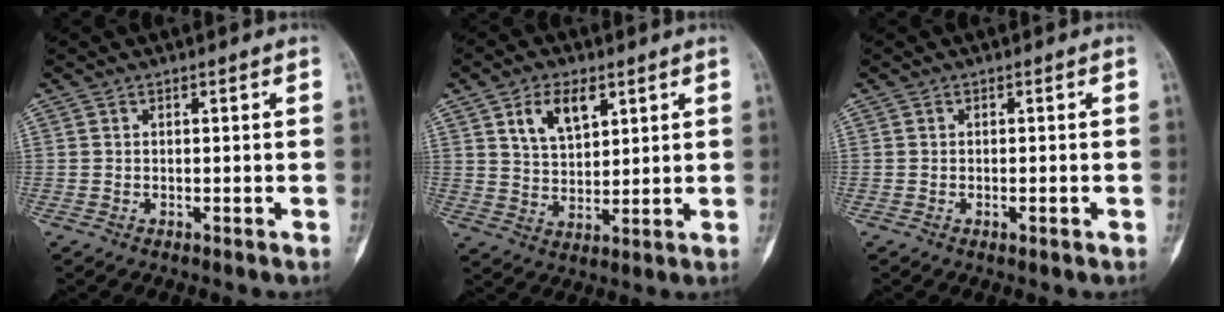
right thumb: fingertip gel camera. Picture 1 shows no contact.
{"total": 8.3, "force": [4.1, 4.6, 5.5], "torque": [-0.079, -0.021, 0.079]}
{"total": 1.2, "force": [-0.5, 0.4, 1.0], "torque": [-0.015, 0.002, -0.006]}